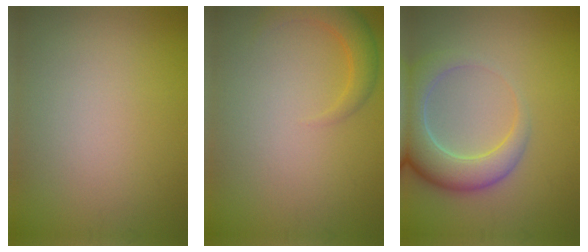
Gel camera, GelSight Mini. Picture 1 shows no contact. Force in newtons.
{"total": 2.8, "press": 2.8, "slide": 0.2}
{"total": 6.0, "press": 6.0, "slide": 0.5}